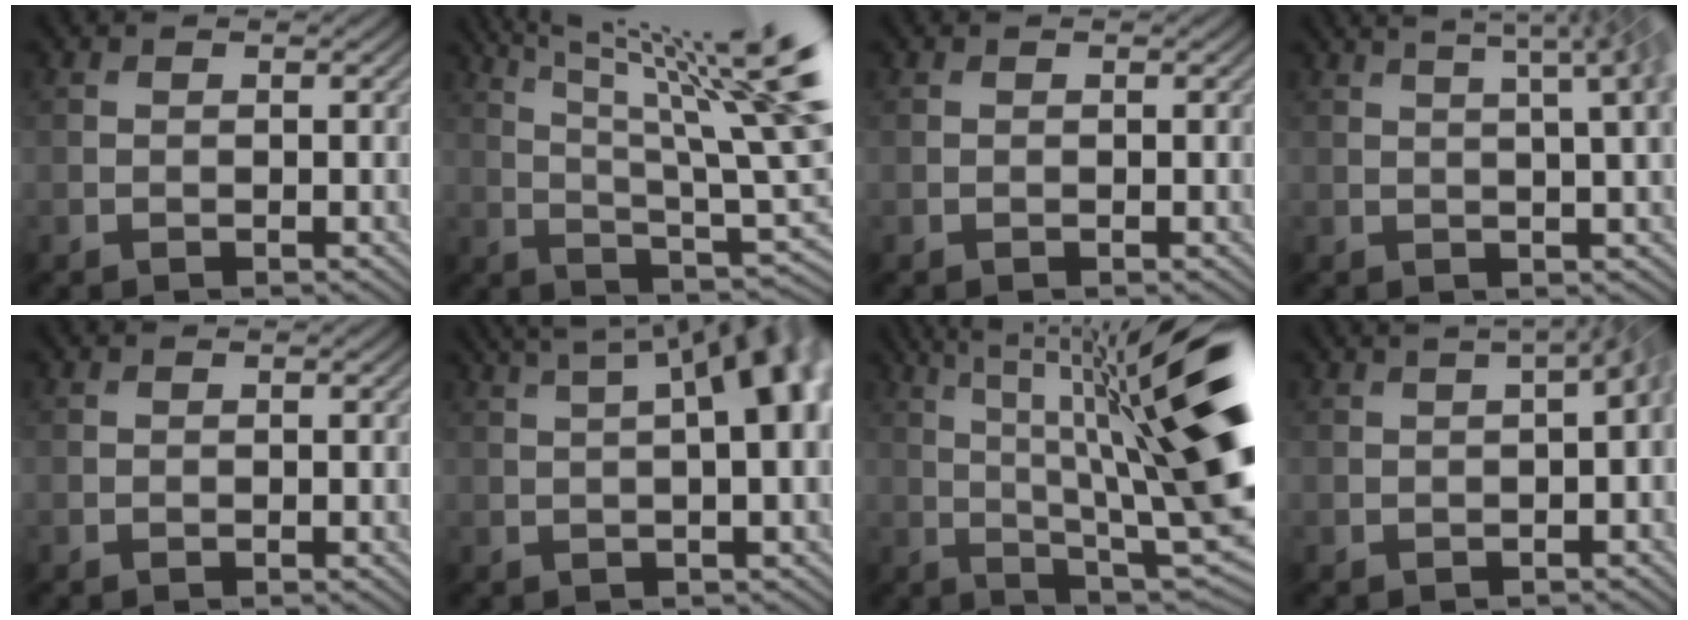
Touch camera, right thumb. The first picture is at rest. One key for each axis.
{"total": 18.6, "fx": 8.3, "fy": 3.9, "fz": 16.1, "tx": -0.225, "ty": 0.019, "tz": 0.129}
{"total": 0.0}
{"total": 10.4, "fx": 4.5, "fy": 3.1, "fz": 8.9, "tx": -0.093, "ty": 0.052, "tz": 0.035}
{"total": 0.0}
{"total": 10.3, "fx": 3.0, "fy": 3.0, "fz": 9.3, "tx": -0.112, "ty": 0.038, "tz": 0.036}
{"total": 17.7, "fx": 3.8, "fy": 3.6, "fz": 16.9, "tx": -0.256, "ty": 0.027, "tz": 0.079}
{"total": 5.0, "fx": 0.9, "fy": 1.8, "fz": 4.6, "tx": -0.038, "ty": 0.019, "tz": 0.007}